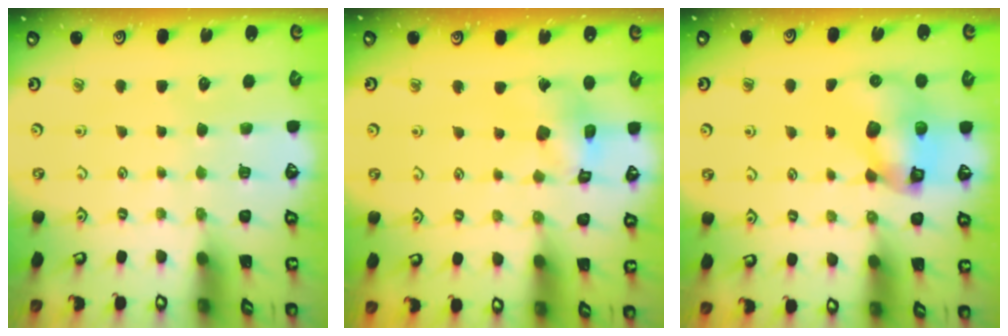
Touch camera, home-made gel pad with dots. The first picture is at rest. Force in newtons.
{"total": 10.1, "press": 10.0, "slide": 1.2}
{"total": 10.5, "press": 10.4, "slide": 1.6}